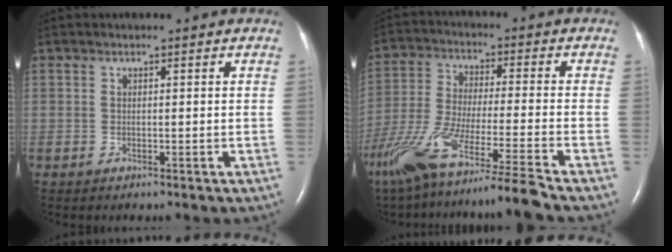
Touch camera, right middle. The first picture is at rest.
{"total": 17.3, "force": [-13.7, -1.8, 10.4], "torque": [-0.220, -0.053, -0.245]}